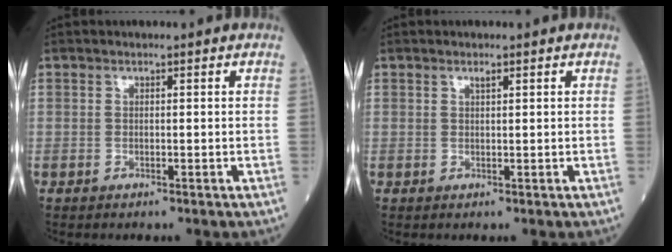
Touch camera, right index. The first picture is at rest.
{"total": 0.7, "force": [0.5, 0.1, 0.5], "torque": [-0.010, -0.001, 0.008]}